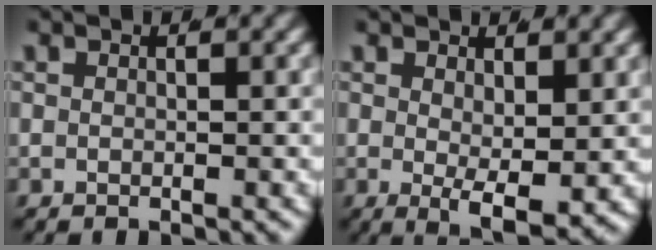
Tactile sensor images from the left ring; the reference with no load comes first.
{"total": 3.5, "force": [-0.7, 0.8, 3.4], "torque": [-0.053, -0.031, 0.006]}